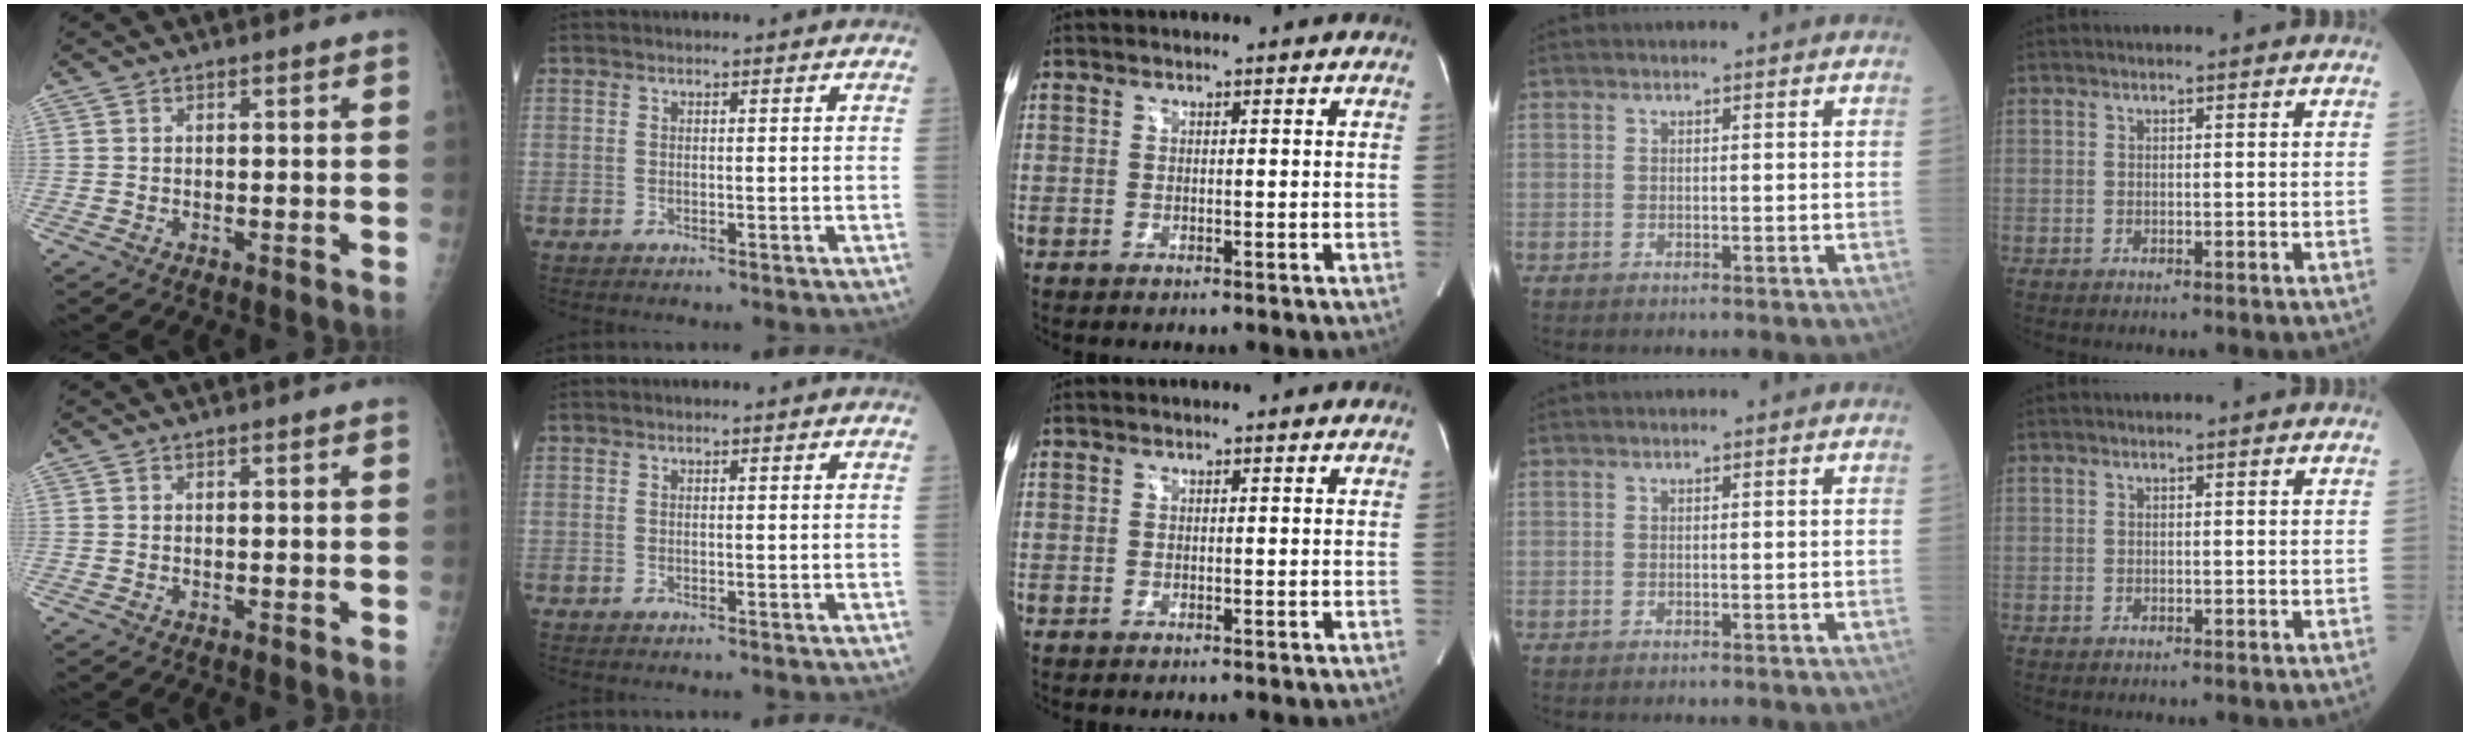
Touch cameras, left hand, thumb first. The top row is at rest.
{}